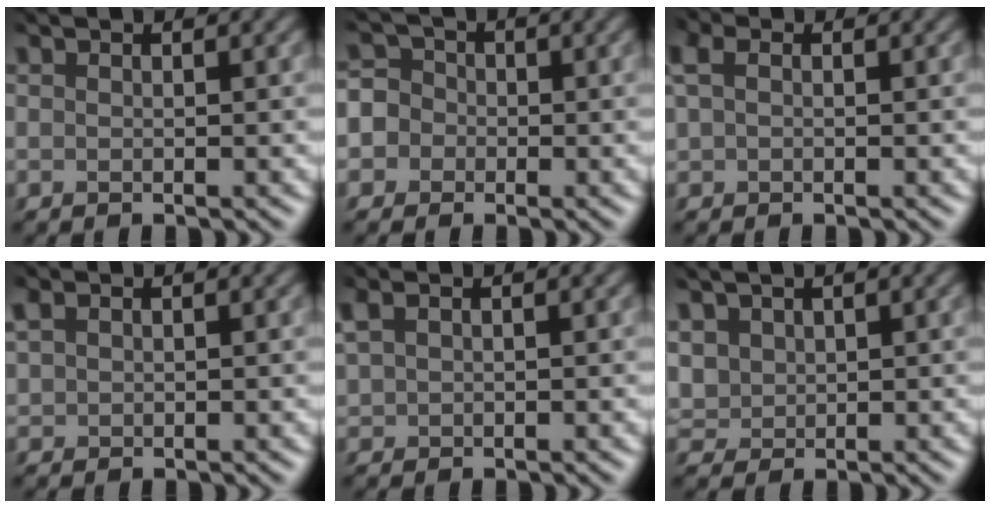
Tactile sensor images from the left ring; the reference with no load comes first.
{"total": 4.3, "force": [-1.0, 4.1, 0.8], "torque": [-0.018, 0.029, -0.040]}
{"total": 2.2, "force": [0.6, 1.6, 1.3], "torque": [-0.041, 0.010, 0.020]}
{"total": 0.8, "force": [0.7, 0.4, 0.2], "torque": [-0.015, 0.007, 0.025]}
{"total": 1.1, "force": [0.7, 0.5, 0.7], "torque": [-0.027, 0.007, 0.026]}
{"total": 1.9, "force": [1.3, 1.3, 0.6], "torque": [-0.029, 0.005, 0.036]}